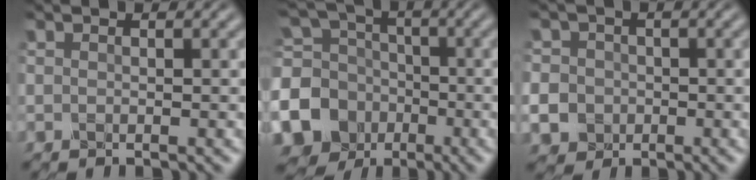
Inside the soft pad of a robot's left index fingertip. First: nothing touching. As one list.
[{"total": 15.0, "force": [-5.1, 13.4, 4.6], "torque": [-0.132, -0.029, -0.112]}, {"total": 9.1, "force": [-2.5, 8.4, 2.6], "torque": [-0.068, -0.015, -0.079]}]